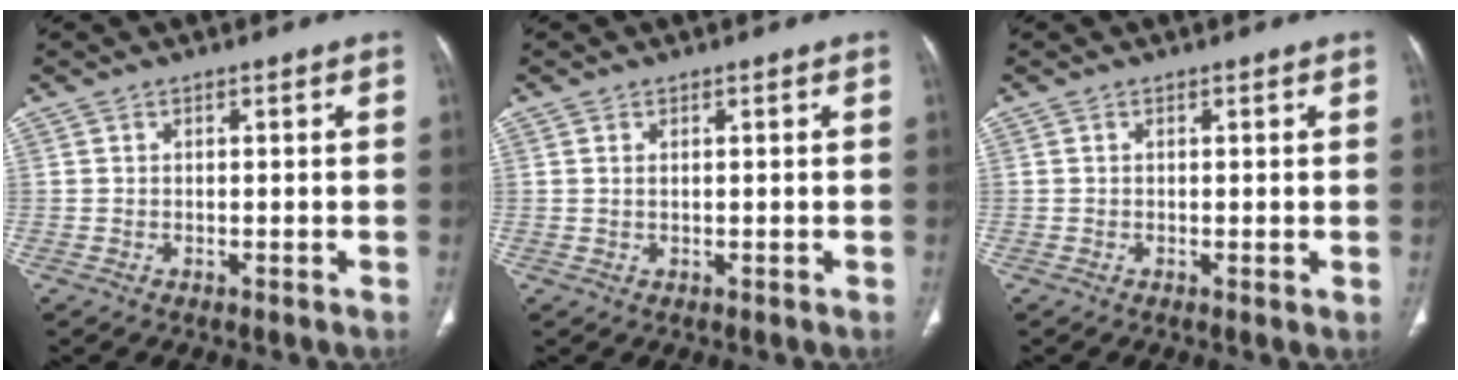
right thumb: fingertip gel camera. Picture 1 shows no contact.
{"total": 0.6, "force": [0.2, 0.3, 0.5], "torque": [-0.016, 0.004, 0.006]}
{"total": 0.8, "force": [0.1, 0.2, 0.8], "torque": [-0.019, -0.004, 0.000]}